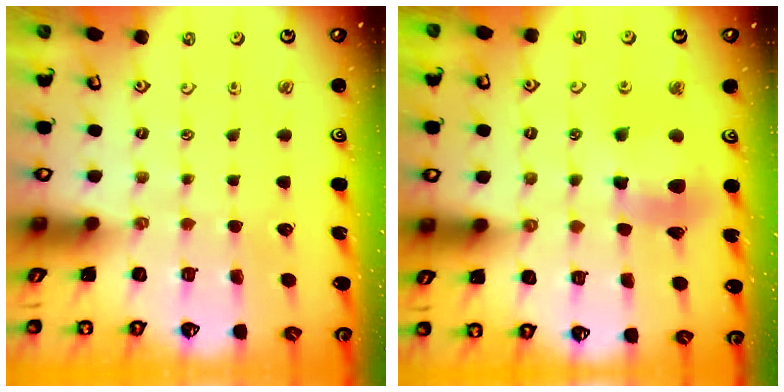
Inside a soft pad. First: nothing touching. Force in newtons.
{"total": 8.9, "press": 8.9, "slide": 1.1}